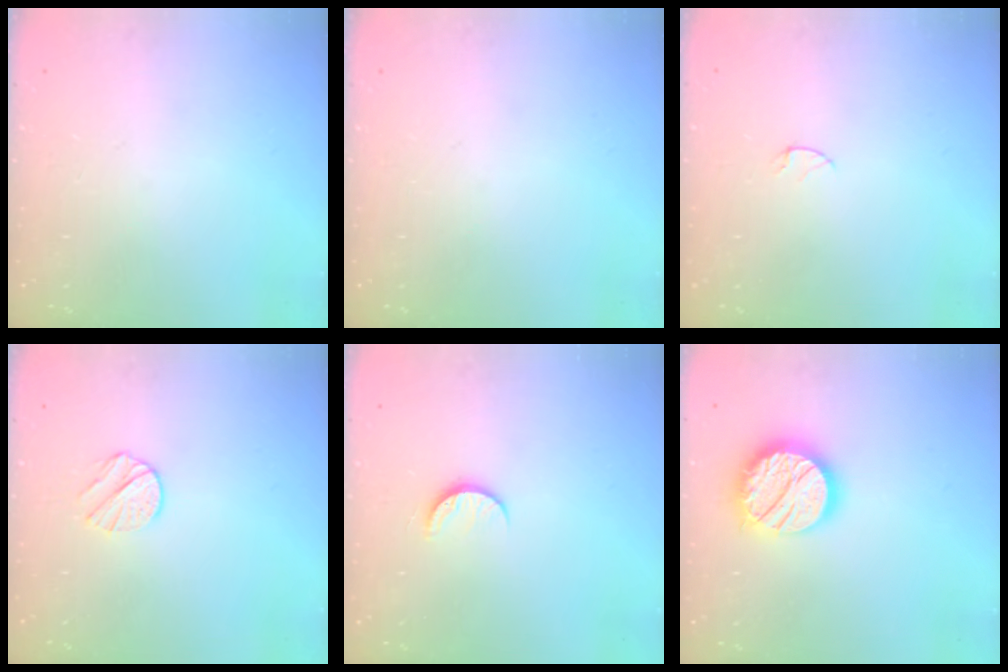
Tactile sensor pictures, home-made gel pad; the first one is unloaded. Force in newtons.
{"total": 0.0}
{"total": 2.9, "press": 2.9, "slide": 0.3}
{"total": 6.8, "press": 6.8, "slide": 0.6}
{"total": 6.2, "press": 6.2, "slide": 0.6}
{"total": 17.1, "press": 17.0, "slide": 1.2}